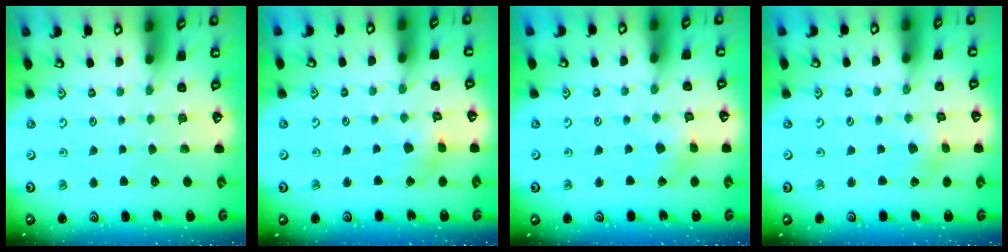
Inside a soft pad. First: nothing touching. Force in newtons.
{"total": 3.8, "press": 3.7, "slide": 0.5}
{"total": 3.4, "press": 3.4, "slide": 0.4}
{"total": 1.9, "press": 1.9, "slide": 0.2}